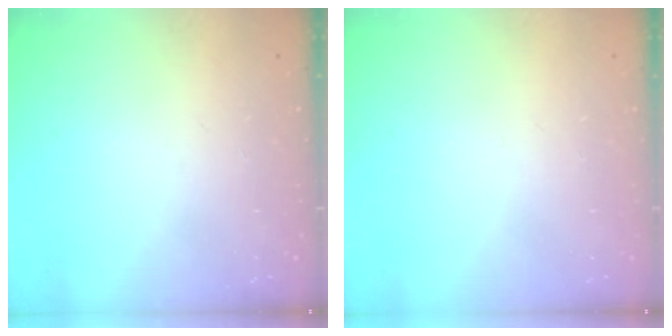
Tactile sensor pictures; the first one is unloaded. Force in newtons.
{"total": 0.0}